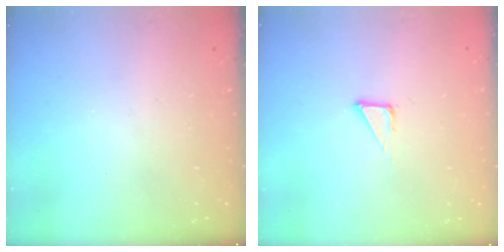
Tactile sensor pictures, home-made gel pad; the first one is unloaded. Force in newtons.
{"total": 3.4, "press": 3.4, "slide": 0.2}